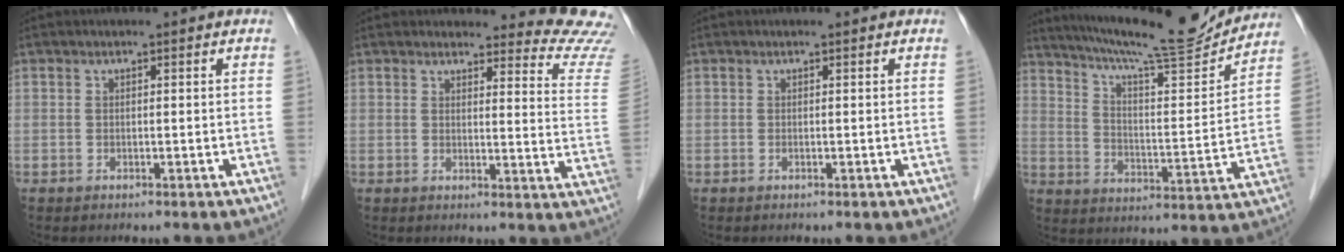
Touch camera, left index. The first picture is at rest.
{"total": 13.1, "force": [13.0, 1.1, 0.8], "torque": [0.030, -0.118, 0.102]}
{"total": 0.0}
{"total": 18.1, "force": [16.9, 0.7, 6.6], "torque": [-0.116, -0.026, 0.248]}